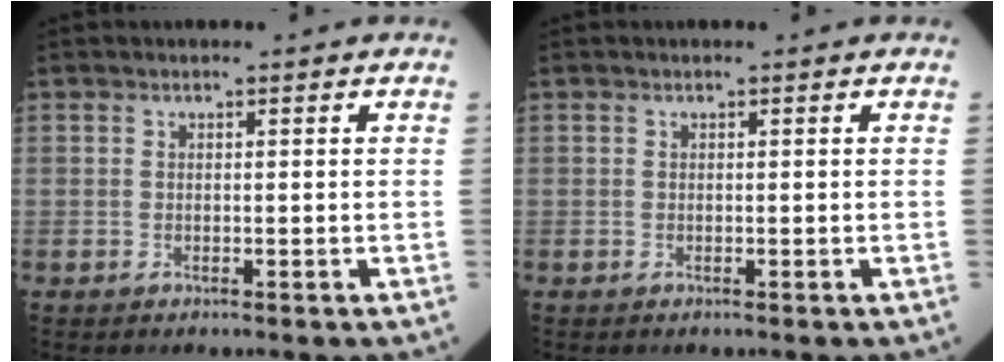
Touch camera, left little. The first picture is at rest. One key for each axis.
{"total": 0.0}